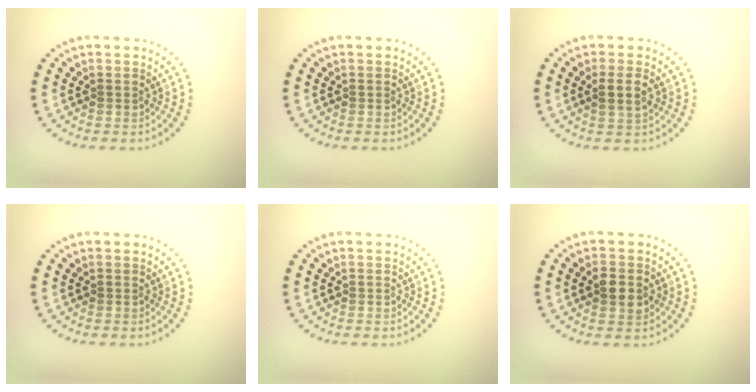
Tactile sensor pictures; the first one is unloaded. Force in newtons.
{"total": 0.0}
{"total": 2.0, "press": 1.8, "slide": 0.9}
{"total": 0.0}
{"total": 0.0}
{"total": 2.2, "press": 2.2, "slide": 0.2}